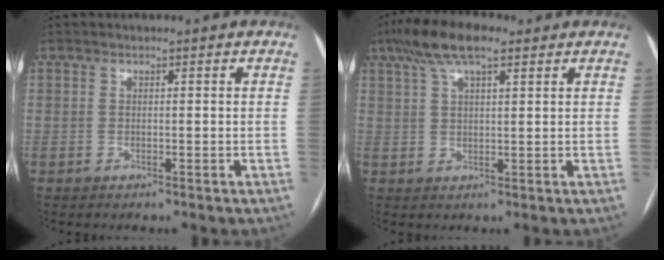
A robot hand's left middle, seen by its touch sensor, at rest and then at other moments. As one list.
[{"total": 8.7, "force": [5.5, 2.4, 6.4], "torque": [-0.129, 0.031, 0.096]}]